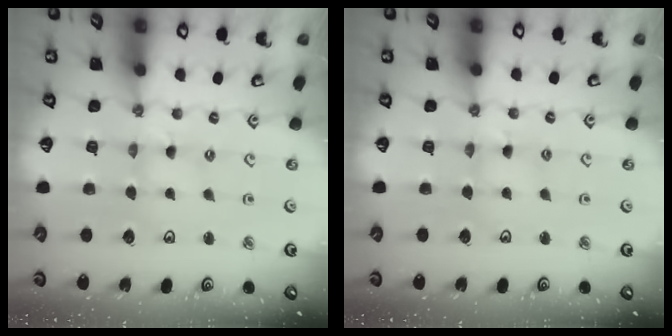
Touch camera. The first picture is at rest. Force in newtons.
{"total": 3.7, "press": 3.7, "slide": 0.4}